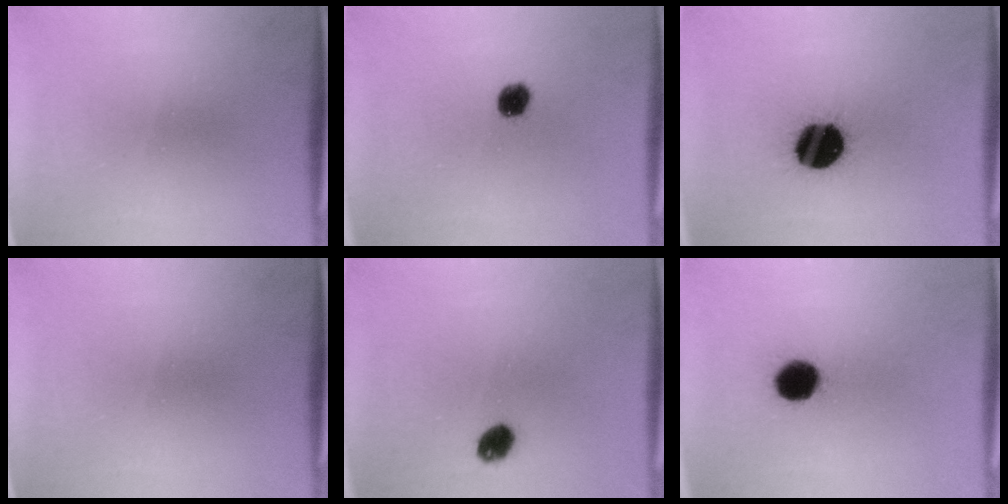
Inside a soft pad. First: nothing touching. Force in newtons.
{"total": 4.0}
{"total": 16.8}
{"total": 0.0}
{"total": 4.2}
{"total": 7.1}